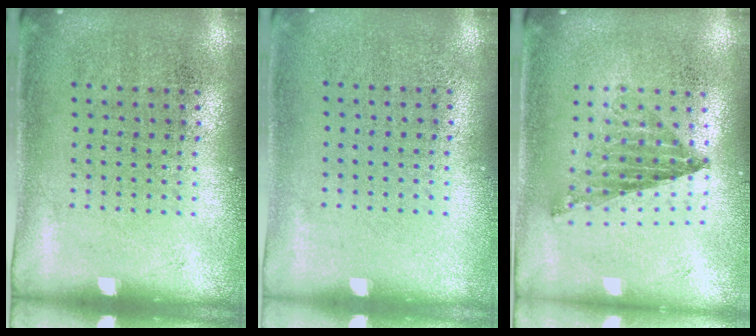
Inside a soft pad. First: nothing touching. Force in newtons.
{"total": 0.0}
{"total": 0.9, "press": 0.9, "slide": 0.1}